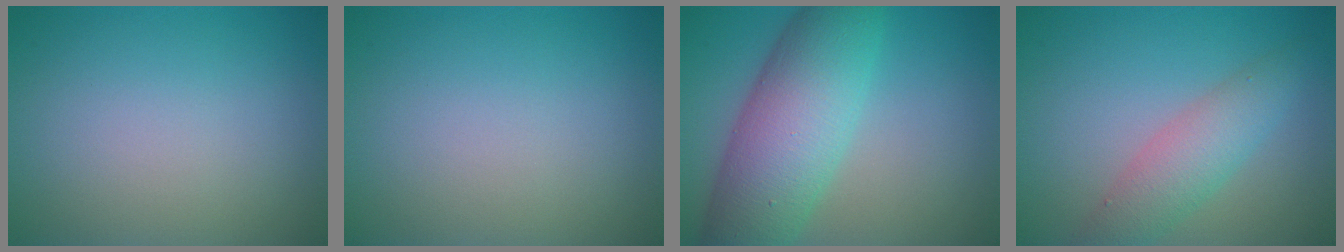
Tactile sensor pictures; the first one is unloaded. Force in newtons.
{"total": 0.0}
{"total": 9.6, "press": 9.6, "slide": 0.4}
{"total": 3.8, "press": 3.8, "slide": 0.0}